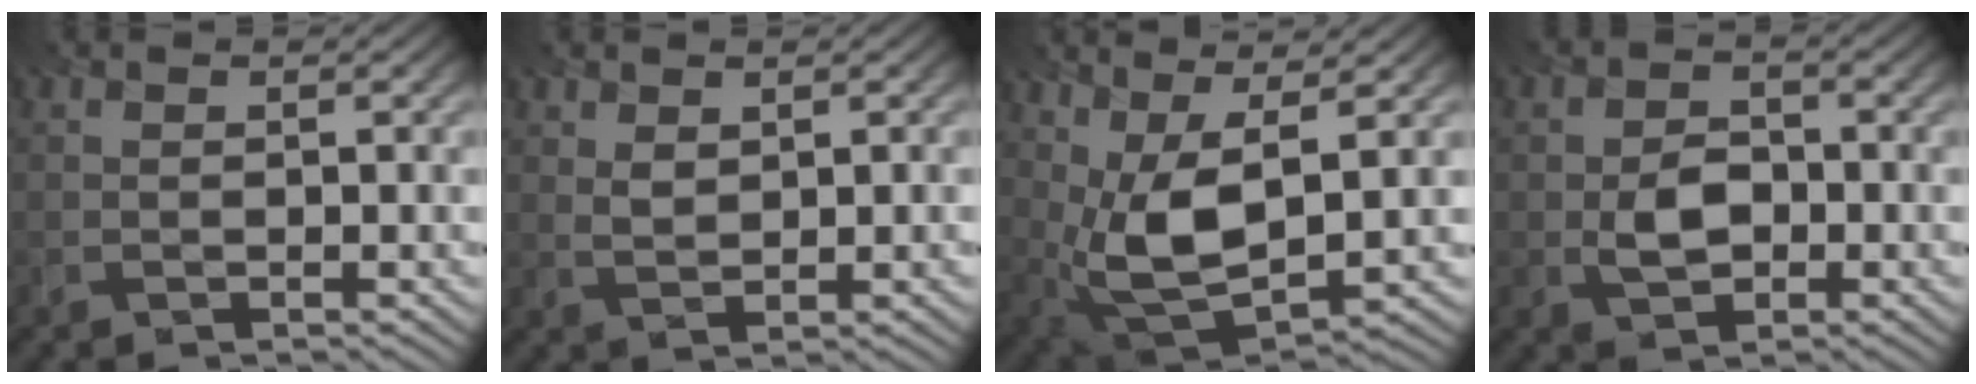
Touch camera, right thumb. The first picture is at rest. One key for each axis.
{"total": 1.9, "fx": 1.0, "fy": 1.0, "fz": 1.2, "tx": -0.031, "ty": 0.000, "tz": 0.025}
{"total": 9.6, "fx": 2.3, "fy": 4.3, "fz": 8.3, "tx": -0.194, "ty": -0.004, "tz": 0.048}
{"total": 3.7, "fx": -0.7, "fy": 2.6, "fz": 2.6, "tx": -0.052, "ty": 0.001, "tz": -0.013}